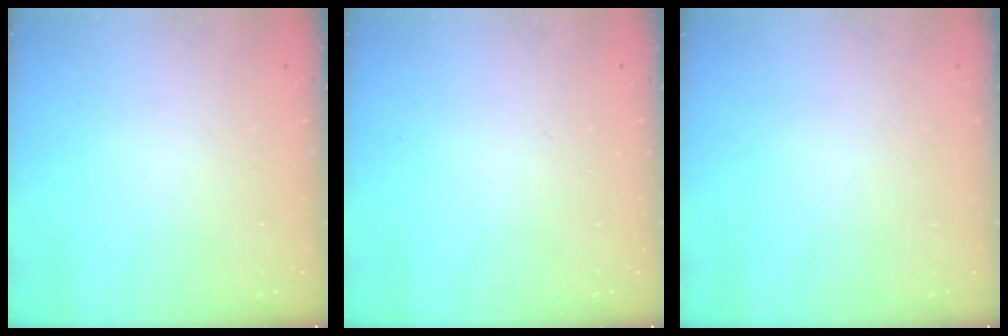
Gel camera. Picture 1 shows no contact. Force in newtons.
{"total": 0.0}
{"total": 0.0}